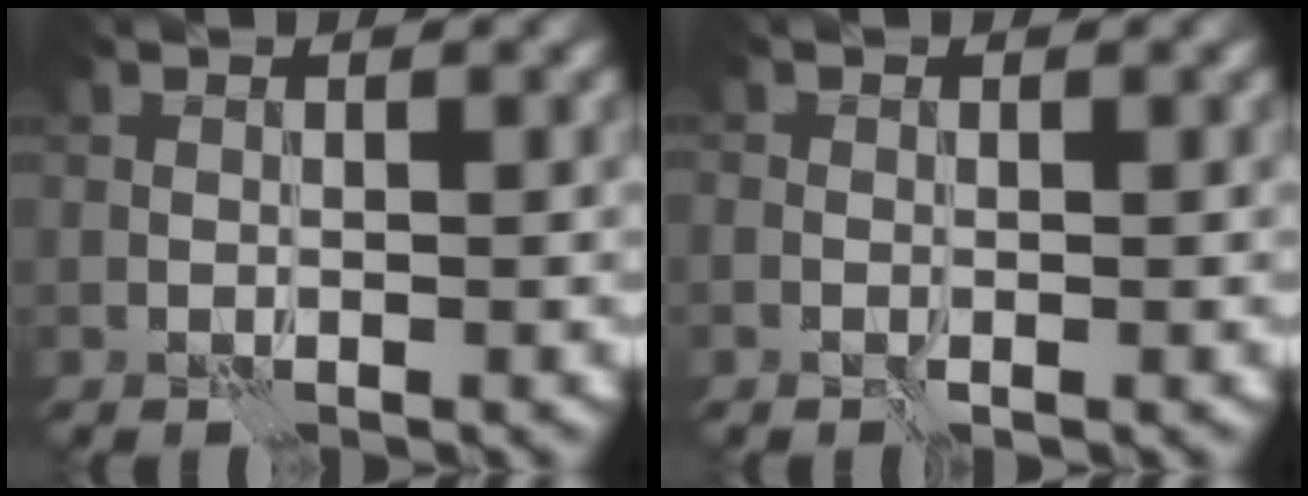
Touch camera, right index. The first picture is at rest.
{"total": 0.5, "force": [-0.3, 0.2, 0.3], "torque": [-0.005, 0.000, -0.008]}